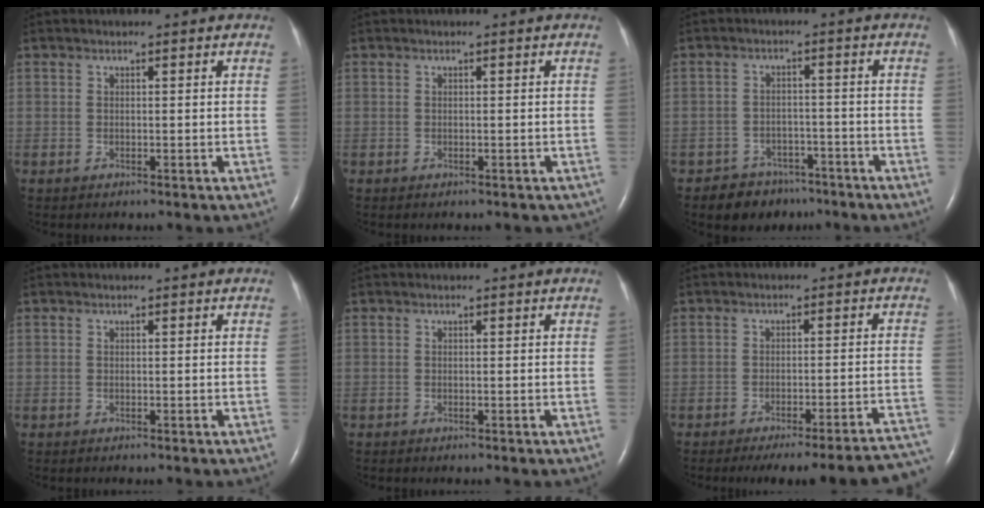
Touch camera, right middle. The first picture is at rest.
{"total": 2.8, "force": [-2.3, 1.3, 1.1], "torque": [-0.006, -0.003, -0.022]}
{"total": 6.2, "force": [-4.8, 3.9, 0.7], "torque": [-0.006, 0.011, -0.069]}
{"total": 0.0}
{"total": 0.0}
{"total": 19.1, "force": [-17.7, 0.9, 7.1], "torque": [-0.016, 0.003, -0.209]}